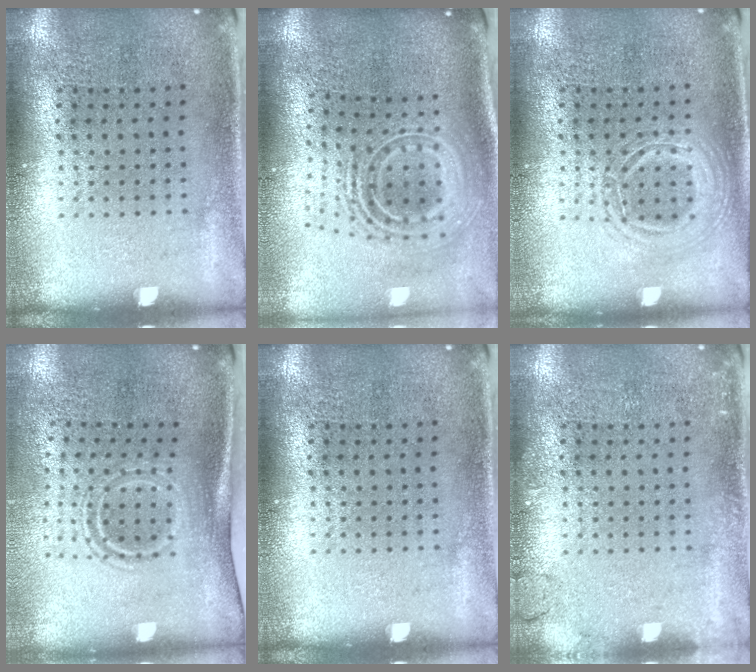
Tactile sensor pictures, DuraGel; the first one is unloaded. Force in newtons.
{"total": 2.5, "press": 1.7, "slide": 1.8}
{"total": 1.1, "press": 1.1, "slide": 0.1}
{"total": 1.6, "press": 1.0, "slide": 1.3}
{"total": 0.0}
{"total": 1.2, "press": 1.1, "slide": 0.2}